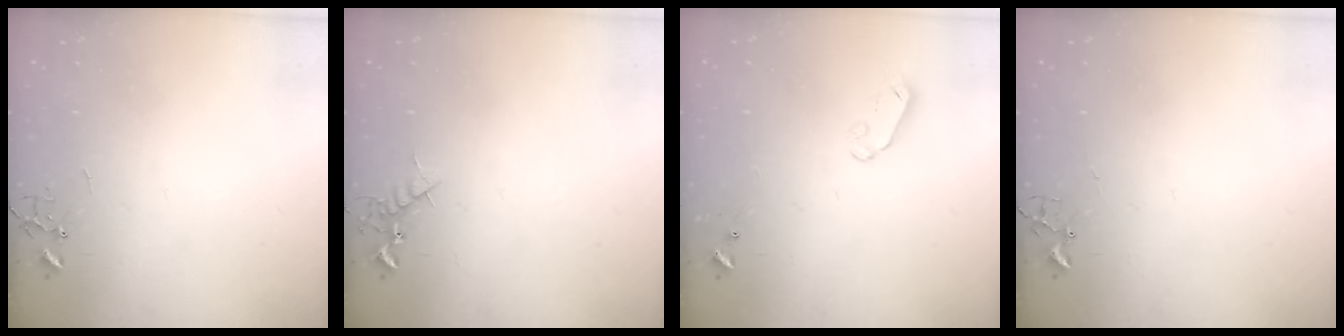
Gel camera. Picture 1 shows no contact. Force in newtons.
{"total": 5.3, "press": 5.2, "slide": 1.0}
{"total": 4.0, "press": 4.0, "slide": 0.4}
{"total": 1.7, "press": 1.6, "slide": 0.2}